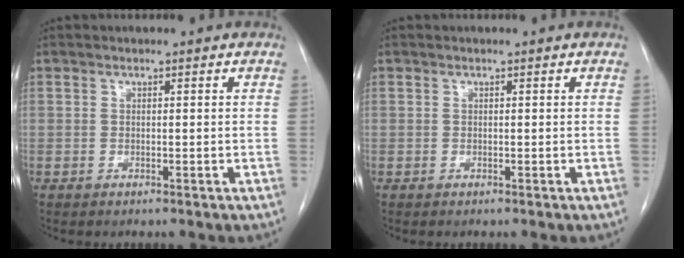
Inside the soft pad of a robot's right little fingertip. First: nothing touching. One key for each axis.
{"total": 0.0}